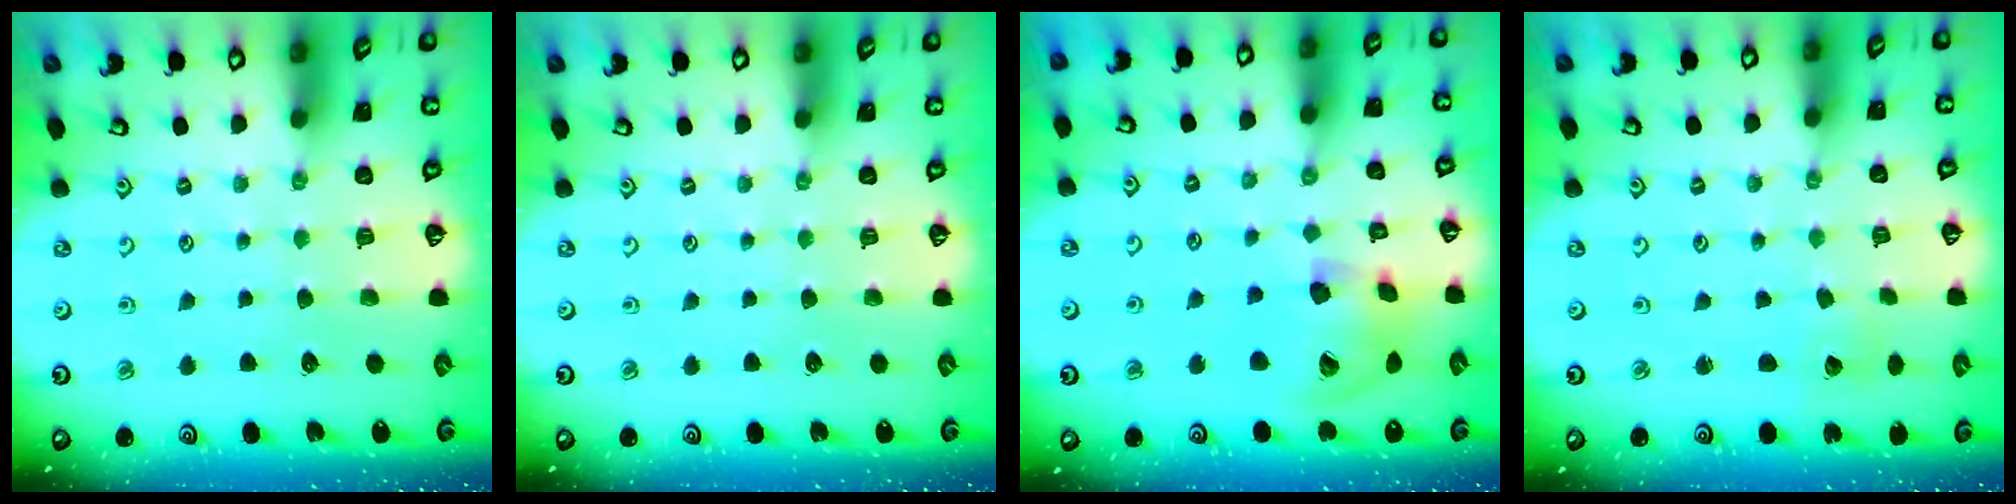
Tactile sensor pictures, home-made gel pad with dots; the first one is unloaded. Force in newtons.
{"total": 0.0}
{"total": 15.8, "press": 15.6, "slide": 2.4}
{"total": 2.0, "press": 2.0, "slide": 0.1}